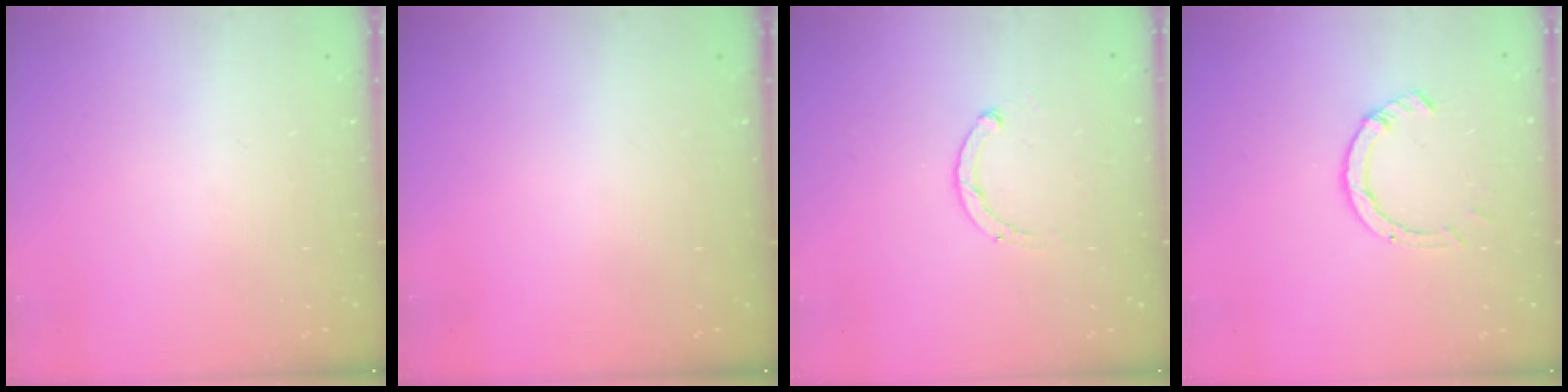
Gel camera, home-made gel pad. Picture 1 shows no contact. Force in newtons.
{"total": 0.0}
{"total": 1.8, "press": 1.7, "slide": 0.5}
{"total": 4.2, "press": 4.1, "slide": 0.4}